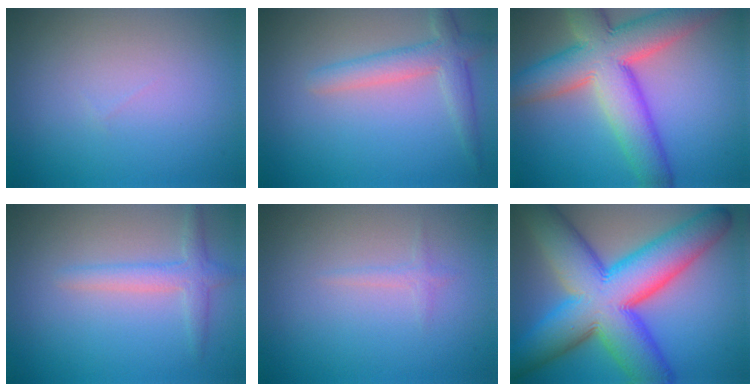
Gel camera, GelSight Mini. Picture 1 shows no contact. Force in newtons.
{"total": 3.4, "press": 3.4, "slide": 0.3}
{"total": 10.8, "press": 10.7, "slide": 1.0}
{"total": 2.4, "press": 2.4, "slide": 0.1}
{"total": 0.8, "press": 0.8, "slide": 0.1}
{"total": 15.5, "press": 15.5, "slide": 0.1}